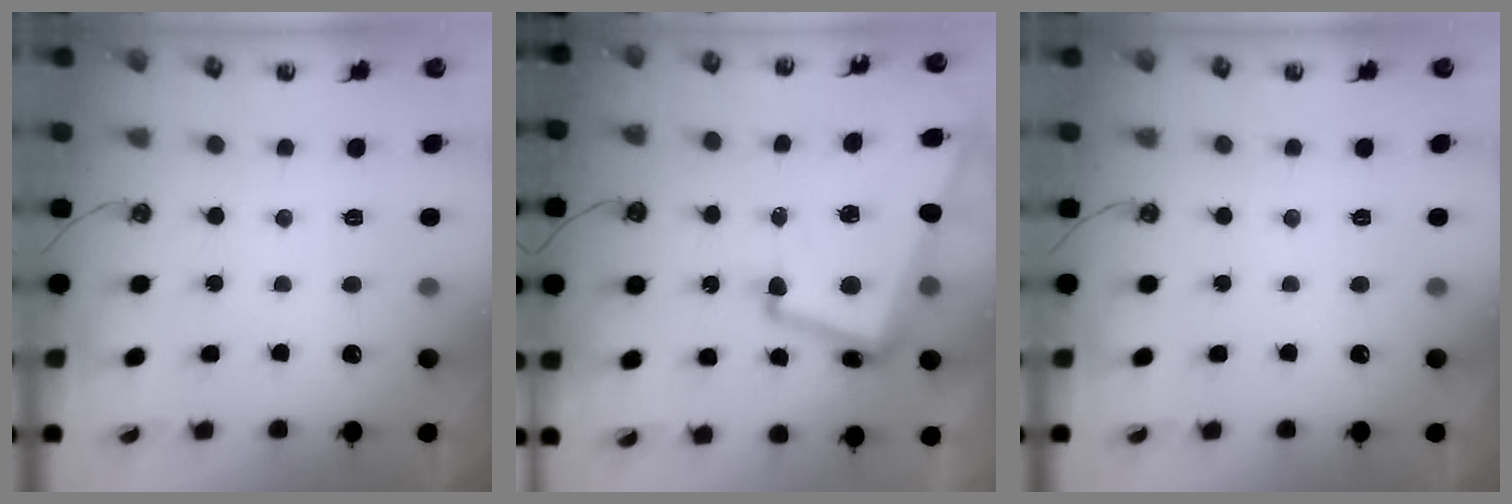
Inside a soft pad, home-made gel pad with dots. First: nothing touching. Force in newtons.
{"total": 13.2, "press": 12.9, "slide": 2.6}
{"total": 0.0}